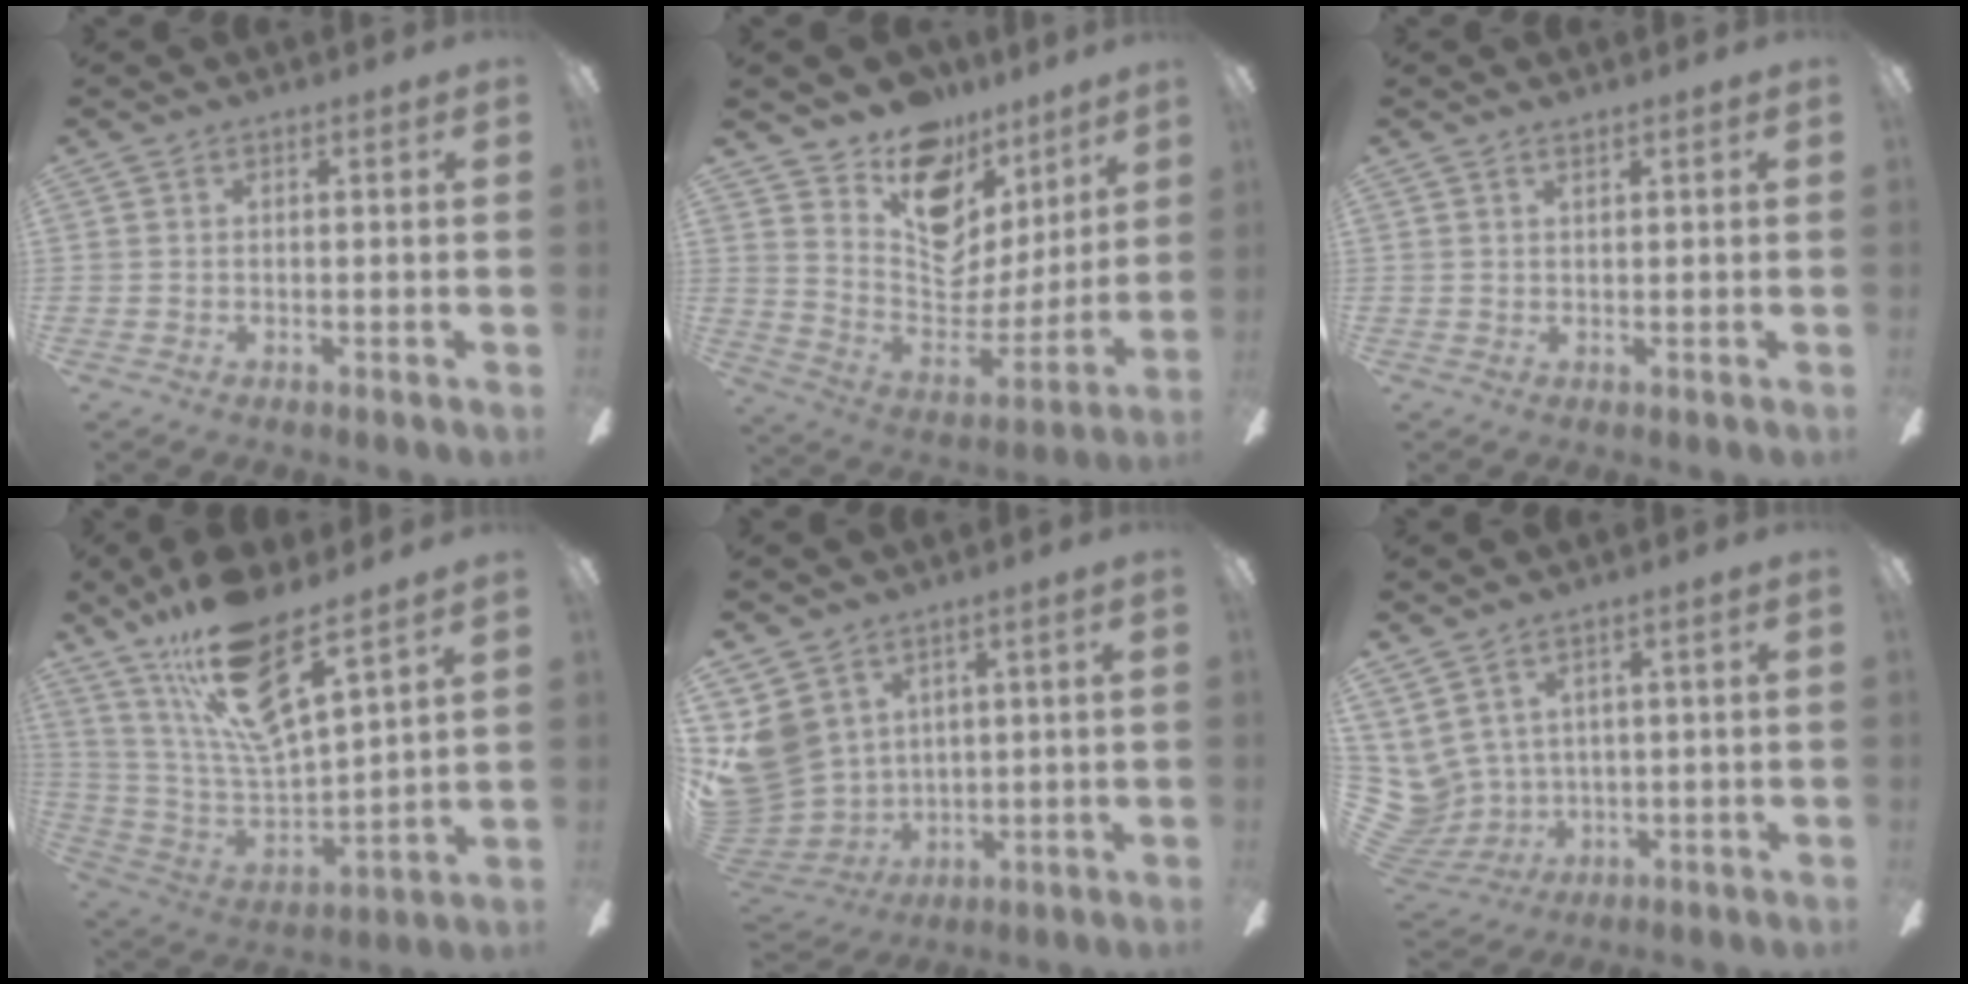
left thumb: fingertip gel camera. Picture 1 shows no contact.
{"total": 14.6, "force": [10.0, 9.2, 5.4], "torque": [-0.087, -0.087, 0.181]}
{"total": 0.8, "force": [0.7, 0.1, 0.3], "torque": [-0.007, 0.000, 0.014]}
{"total": 20.5, "force": [13.8, 5.9, 14.0], "torque": [-0.267, -0.075, 0.237]}
{"total": 10.6, "force": [4.3, 9.1, 3.3], "torque": [-0.123, -0.027, 0.089]}
{"total": 6.9, "force": [3.0, 6.0, 1.7], "torque": [-0.086, -0.025, 0.064]}